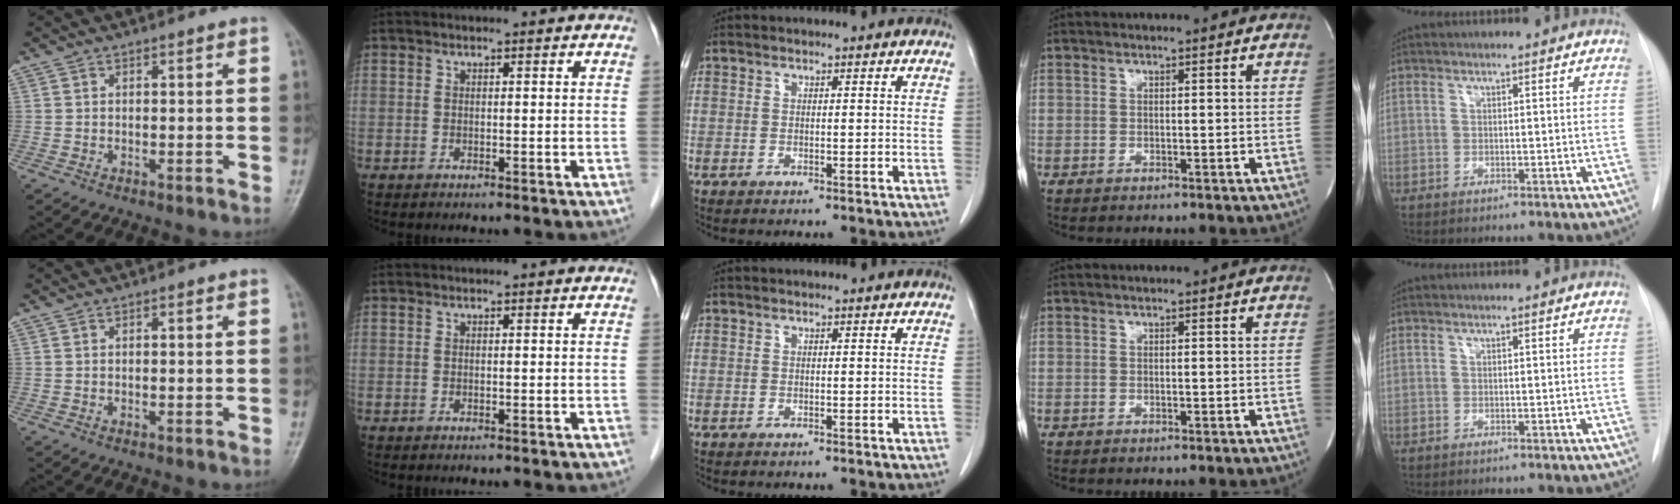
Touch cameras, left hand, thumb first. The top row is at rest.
{}